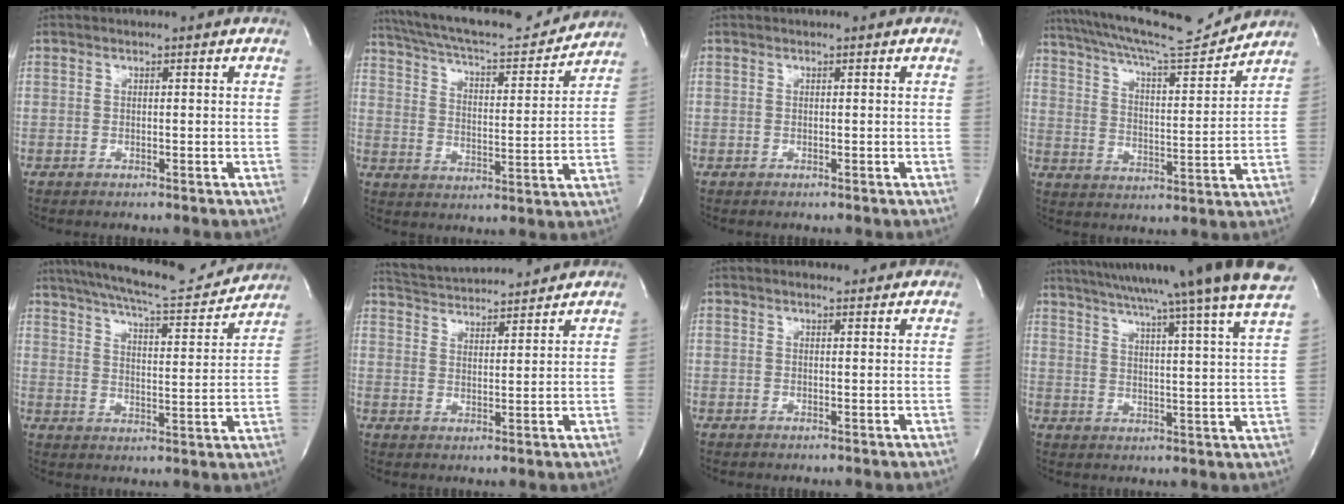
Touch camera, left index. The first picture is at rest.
{"total": 19.8, "force": [18.1, 2.9, 7.5], "torque": [-0.129, 0.001, 0.263]}
{"total": 0.0}
{"total": 17.2, "force": [16.0, -0.1, 6.2], "torque": [-0.118, -0.019, 0.247]}
{"total": 18.2, "force": [16.6, 2.1, 7.1], "torque": [-0.124, -0.007, 0.232]}
{"total": 11.8, "force": [11.2, 1.1, 3.3], "torque": [-0.068, 0.021, 0.176]}
{"total": 2.6, "force": [2.1, 0.4, 1.4], "torque": [-0.025, 0.010, 0.033]}
{"total": 26.8, "force": [23.2, -1.8, 13.4], "torque": [-0.221, -0.041, 0.301]}